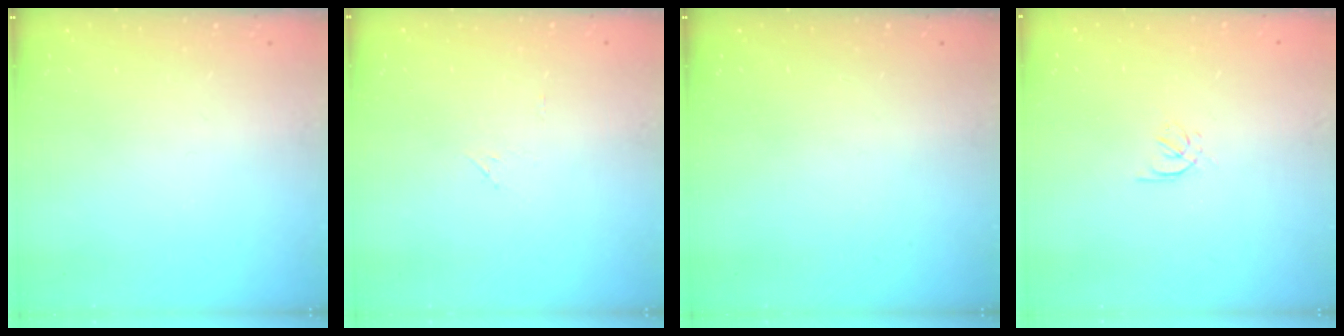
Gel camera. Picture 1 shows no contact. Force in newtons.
{"total": 4.7, "press": 4.7, "slide": 0.2}
{"total": 0.0}
{"total": 2.1, "press": 2.0, "slide": 0.6}